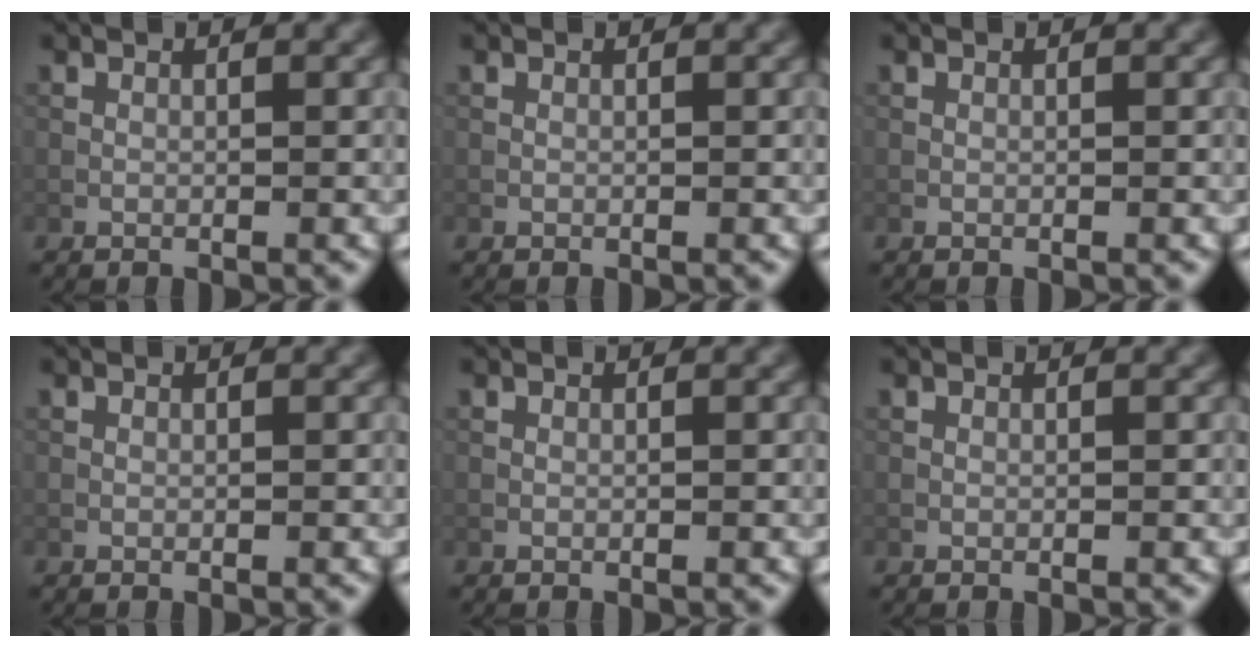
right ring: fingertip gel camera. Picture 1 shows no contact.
{"total": 0.0}
{"total": 0.0}
{"total": 0.0}
{"total": 0.0}
{"total": 0.0}